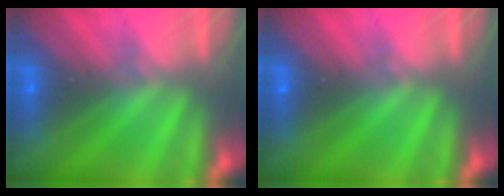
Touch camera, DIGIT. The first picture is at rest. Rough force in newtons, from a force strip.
{"total": 0.0}